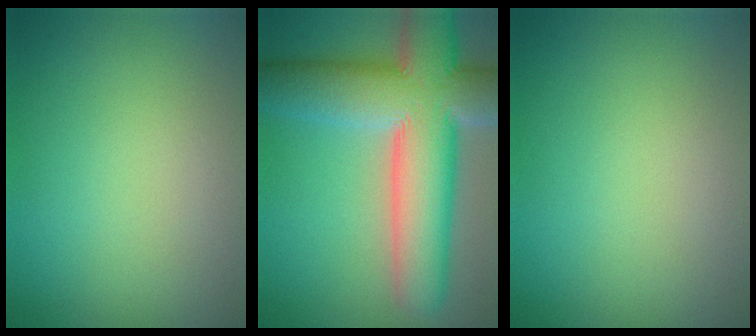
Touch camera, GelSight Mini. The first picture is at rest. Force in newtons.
{"total": 12.8, "press": 12.8, "slide": 0.9}
{"total": 0.0}